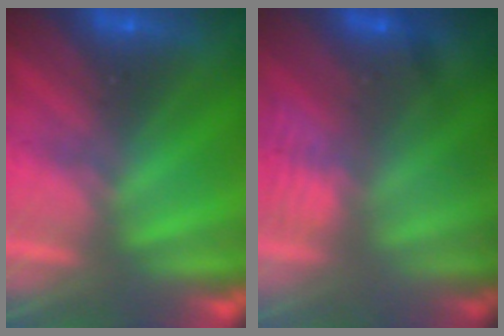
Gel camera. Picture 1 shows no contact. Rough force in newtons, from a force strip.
{"total": 2.8}